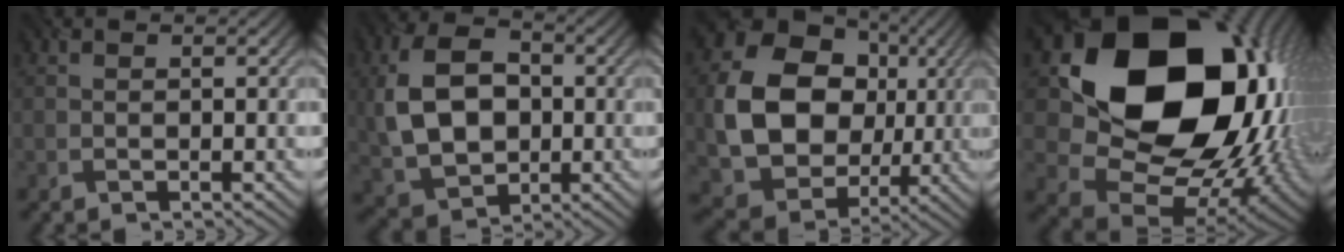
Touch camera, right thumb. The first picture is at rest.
{"total": 11.2, "force": [0.0, 8.0, 7.8], "torque": [-0.181, 0.003, -0.003]}
{"total": 14.9, "force": [1.2, 12.2, 8.5], "torque": [-0.180, -0.021, 0.026]}
{"total": 21.4, "force": [5.2, 16.8, 12.1], "torque": [-0.252, -0.033, 0.138]}